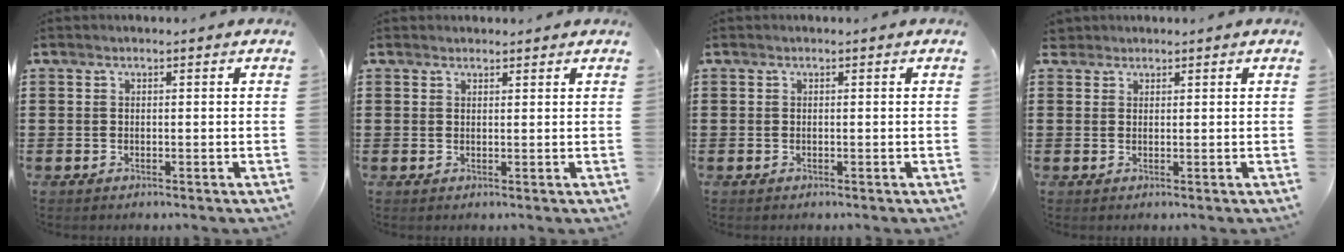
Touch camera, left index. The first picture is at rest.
{"total": 1.2, "force": [1.2, 0.3, 0.1], "torque": [-0.005, 0.001, 0.023]}
{"total": 0.0}
{"total": 1.5, "force": [1.3, 0.7, 0.2], "torque": [-0.010, 0.005, 0.026]}